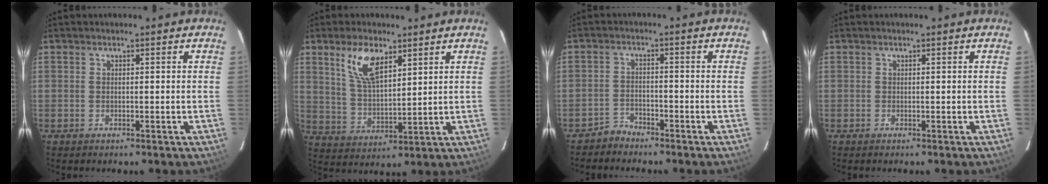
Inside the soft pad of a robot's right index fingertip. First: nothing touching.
{"total": 9.3, "force": [5.3, 4.0, 6.5], "torque": [-0.125, 0.006, 0.112]}
{"total": 2.7, "force": [-2.5, 1.0, -0.2], "torque": [0.001, 0.008, -0.048]}
{"total": 0.0}